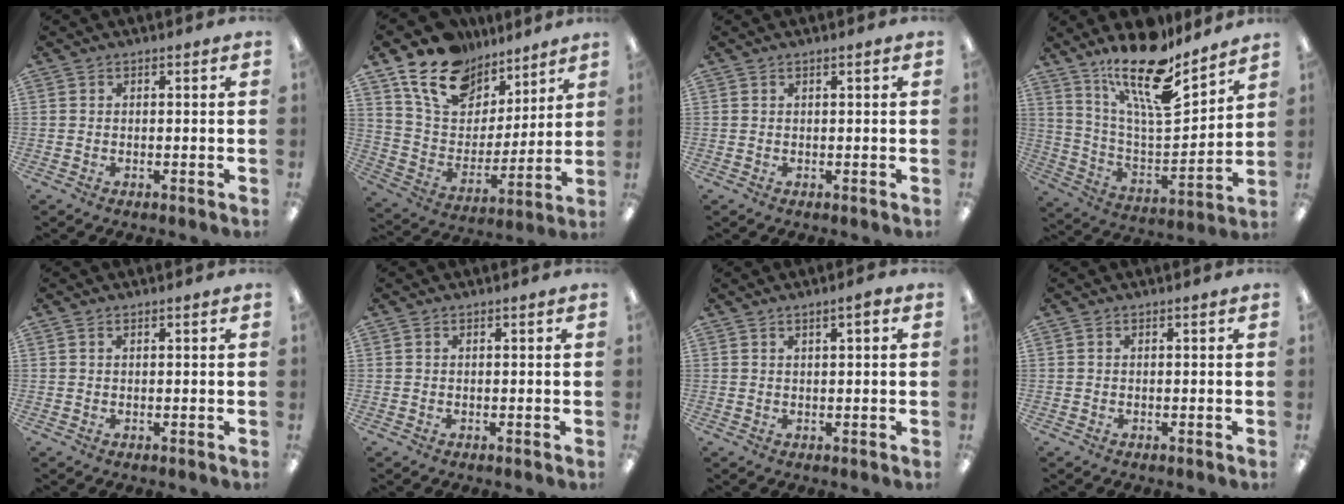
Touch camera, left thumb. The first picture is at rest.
{"total": 17.6, "force": [11.9, 11.1, 6.8], "torque": [-0.137, -0.065, 0.224]}
{"total": 0.8, "force": [0.3, 0.0, 0.7], "torque": [-0.012, -0.001, 0.006]}
{"total": 20.3, "force": [15.4, 5.7, 11.9], "torque": [-0.219, -0.100, 0.262]}
{"total": 0.8, "force": [0.4, 0.3, 0.6], "torque": [-0.013, 0.002, 0.008]}
{"total": 0.0}
{"total": 2.3, "force": [1.3, 0.5, 1.9], "torque": [-0.037, 0.002, 0.023]}
{"total": 0.0}